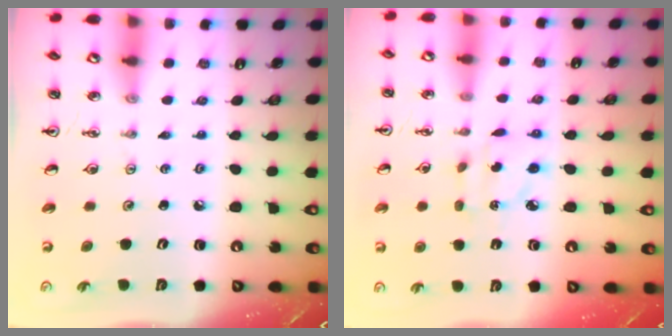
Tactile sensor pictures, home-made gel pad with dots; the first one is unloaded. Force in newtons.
{"total": 3.3, "press": 3.3, "slide": 0.2}